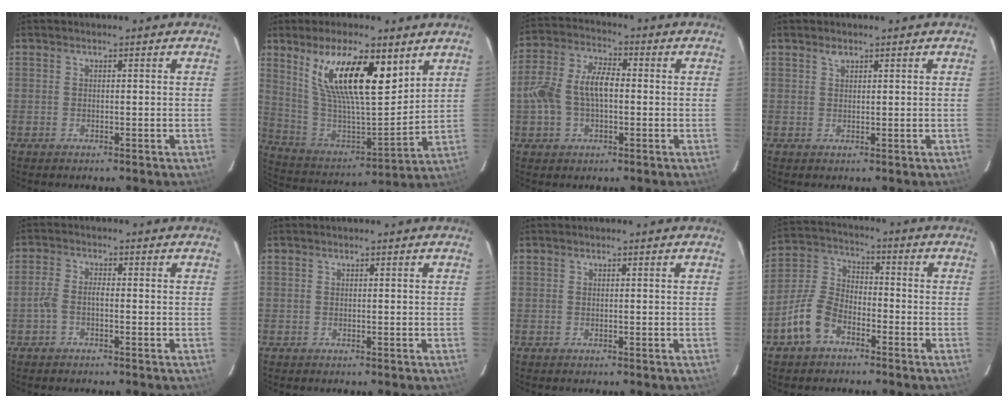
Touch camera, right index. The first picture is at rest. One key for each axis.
{"total": 19.6, "fx": 10.2, "fy": 6.3, "fz": 15.5, "tx": -0.279, "ty": 0.005, "tz": 0.197}
{"total": 10.2, "fx": -0.9, "fy": 5.9, "fz": 8.3, "tx": -0.175, "ty": 0.020, "tz": -0.016}
{"total": 1.1, "fx": 0.8, "fy": 0.6, "fz": 0.5, "tx": -0.007, "ty": 0.002, "tz": 0.015}
{"total": 2.6, "fx": -1.3, "fy": 0.9, "fz": 2.1, "tx": -0.051, "ty": 0.007, "tz": -0.030}
{"total": 0.0}
{"total": 0.0}
{"total": 9.3, "fx": -5.5, "fy": 5.3, "fz": 5.3, "tx": -0.122, "ty": 0.021, "tz": -0.110}